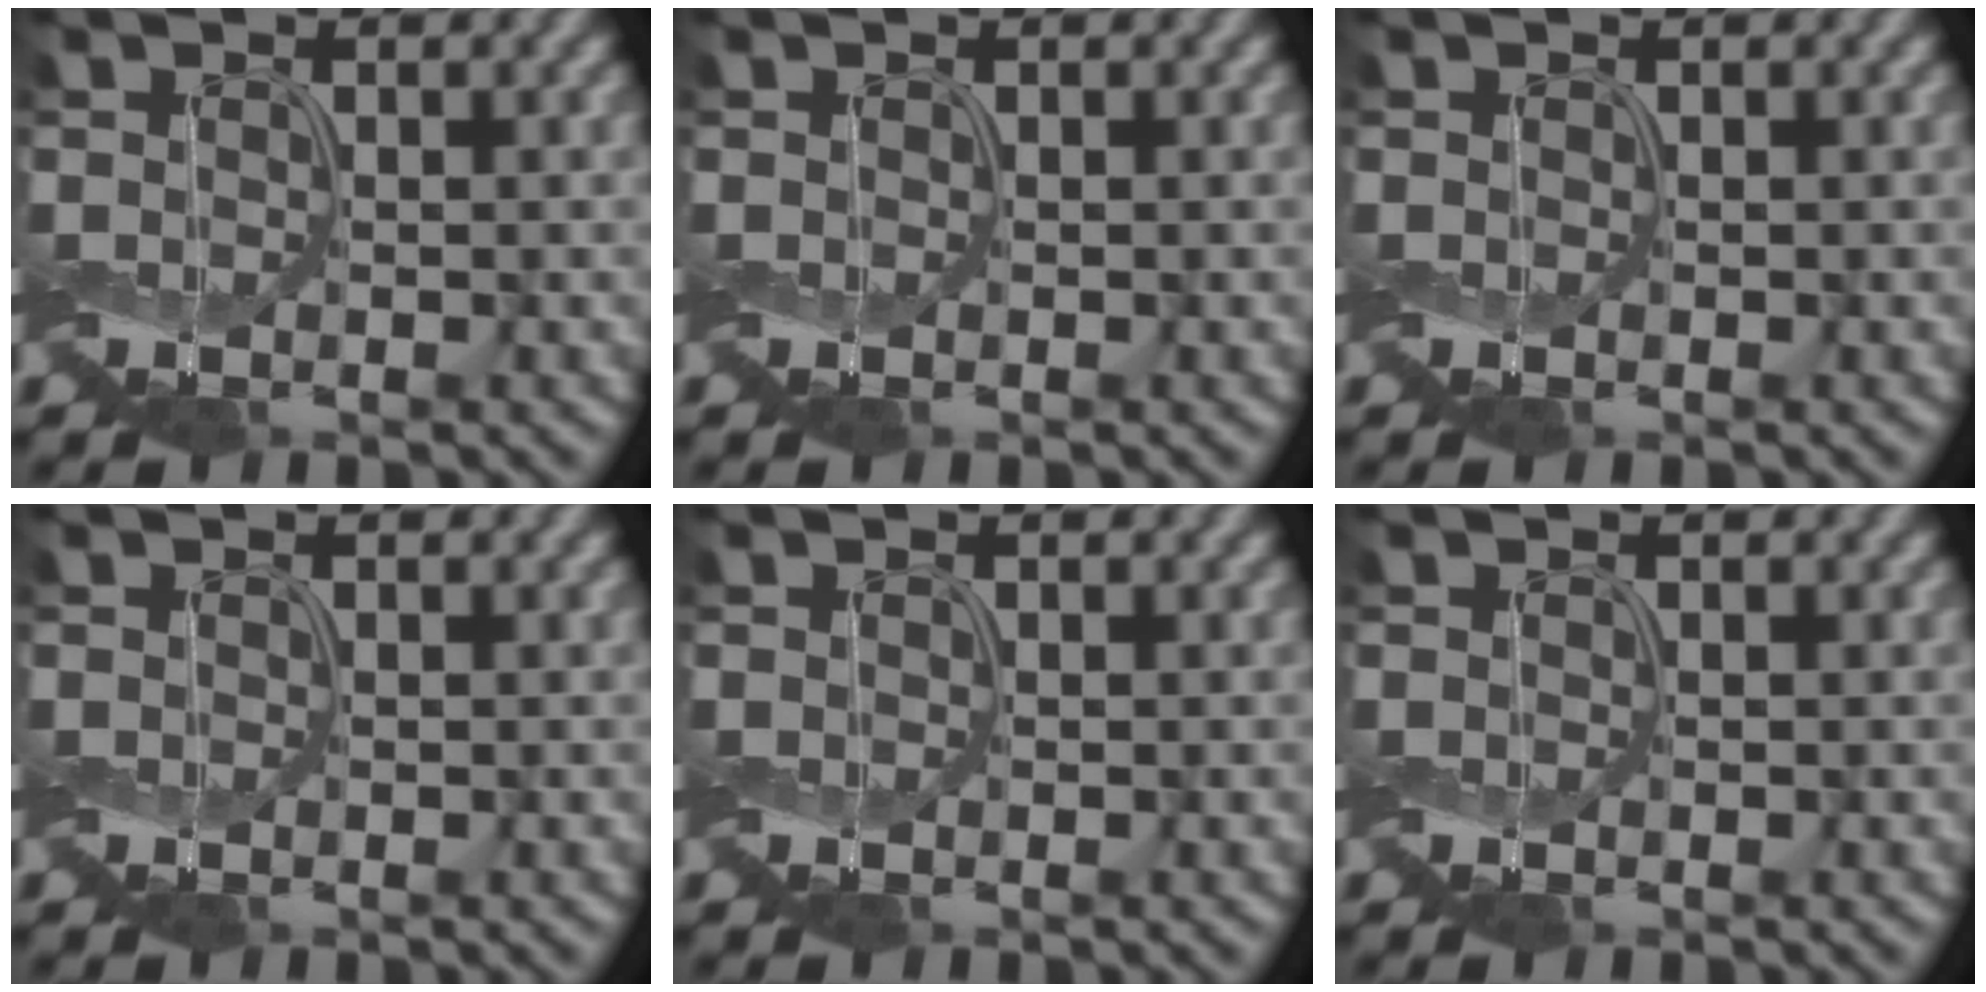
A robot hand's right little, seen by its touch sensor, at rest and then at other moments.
{"total": 0.0}
{"total": 0.0}
{"total": 0.0}
{"total": 0.0}
{"total": 0.0}